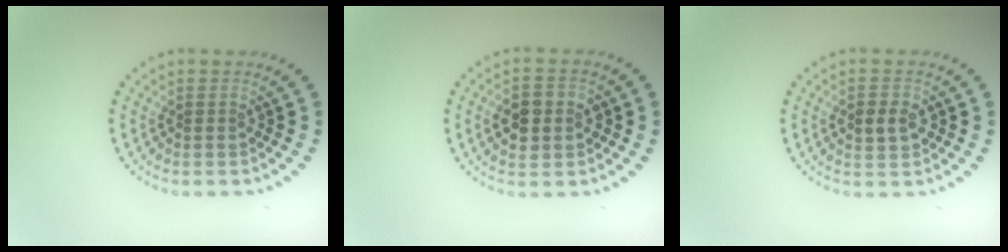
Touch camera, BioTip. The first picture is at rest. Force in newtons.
{"total": 3.9, "press": 3.9, "slide": 0.3}
{"total": 2.4, "press": 2.4, "slide": 0.2}